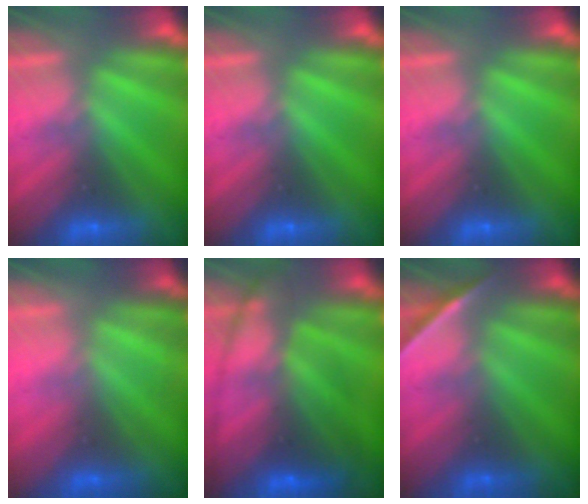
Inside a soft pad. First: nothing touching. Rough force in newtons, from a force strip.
{"total": 0.0}
{"total": 0.0}
{"total": 2.2}
{"total": 7.1}
{"total": 1.6}